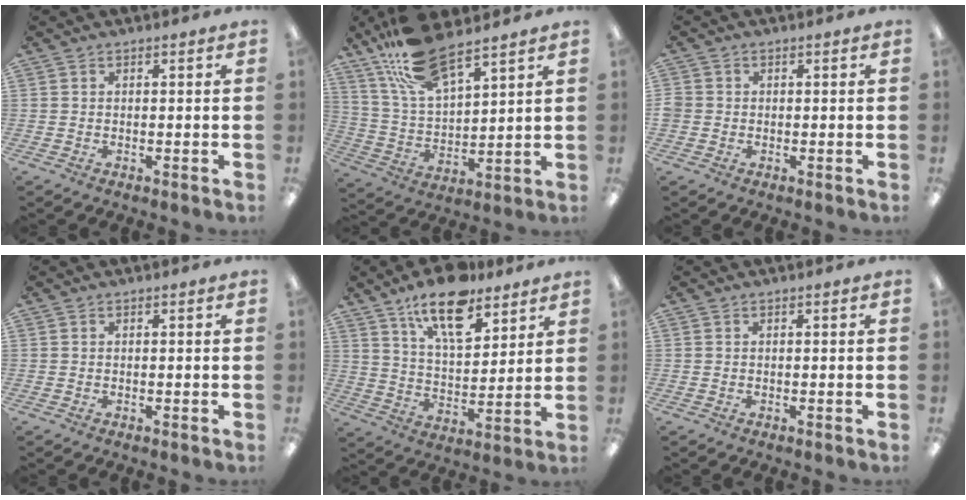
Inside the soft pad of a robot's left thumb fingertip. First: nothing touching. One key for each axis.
{"total": 16.8, "fx": 12.5, "fy": 5.8, "fz": 9.6, "tx": -0.200, "ty": -0.049, "tz": 0.223}
{"total": 1.7, "fx": -0.1, "fy": 1.6, "fz": 0.6, "tx": -0.009, "ty": 0.005, "tz": -0.003}
{"total": 0.0}
{"total": 15.2, "fx": 10.8, "fy": 6.4, "fz": 8.7, "tx": -0.138, "ty": -0.053, "tz": 0.186}
{"total": 0.0}